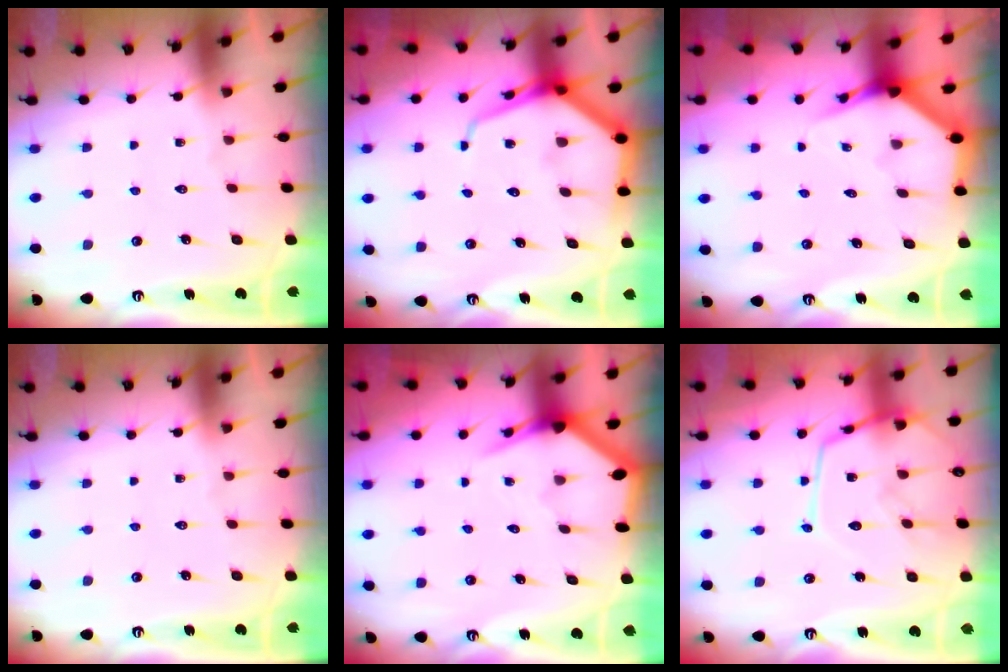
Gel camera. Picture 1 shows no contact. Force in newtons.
{"total": 9.5, "press": 9.5, "slide": 1.0}
{"total": 3.9, "press": 3.9, "slide": 0.2}
{"total": 0.0}
{"total": 3.7, "press": 3.6, "slide": 0.6}
{"total": 14.3, "press": 14.3, "slide": 1.1}